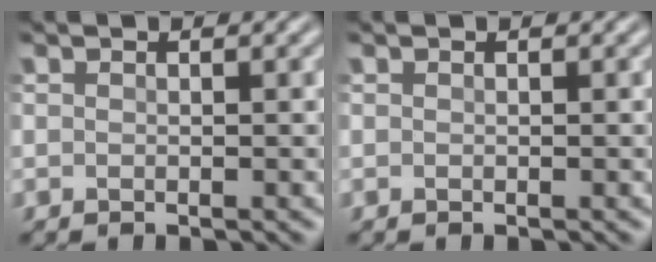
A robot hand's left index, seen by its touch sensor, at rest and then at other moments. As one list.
[{"total": 0.0}]